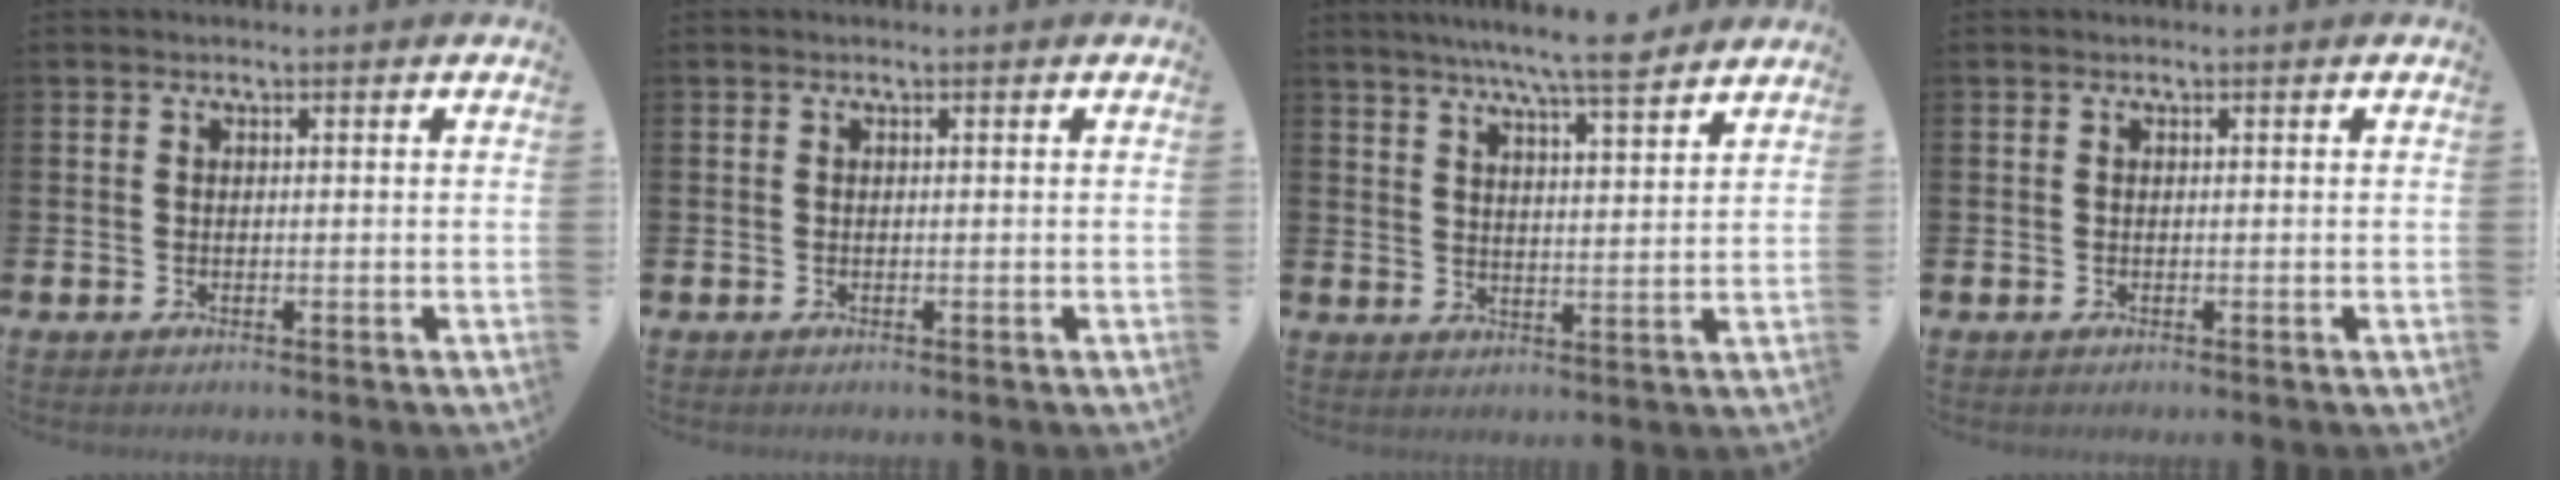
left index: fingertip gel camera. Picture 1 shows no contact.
{"total": 0.0}
{"total": 7.5, "force": [6.9, 0.0, 2.9], "torque": [-0.066, -0.031, 0.123]}
{"total": 0.0}